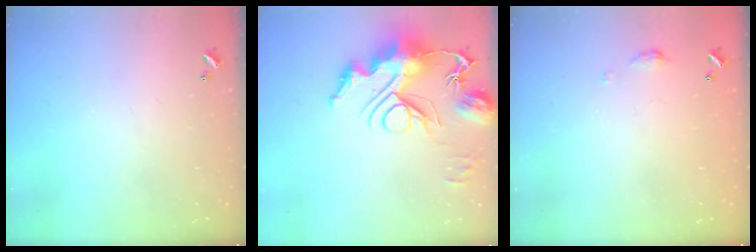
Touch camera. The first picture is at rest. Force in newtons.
{"total": 16.1, "press": 15.9, "slide": 2.3}
{"total": 3.7, "press": 3.6, "slide": 0.5}